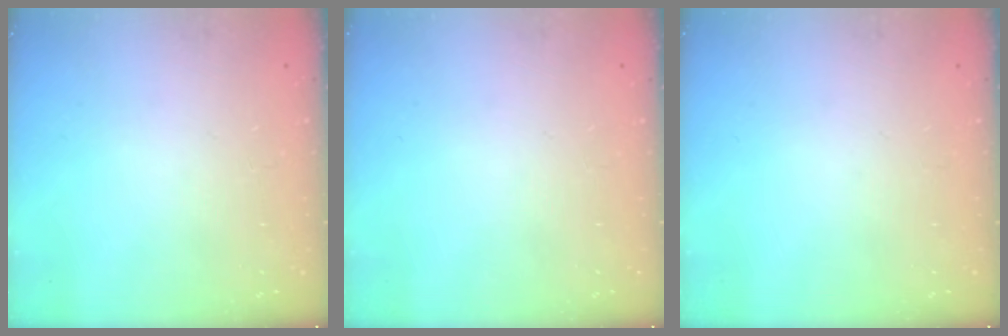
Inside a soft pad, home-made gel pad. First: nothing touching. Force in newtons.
{"total": 0.0}
{"total": 0.0}